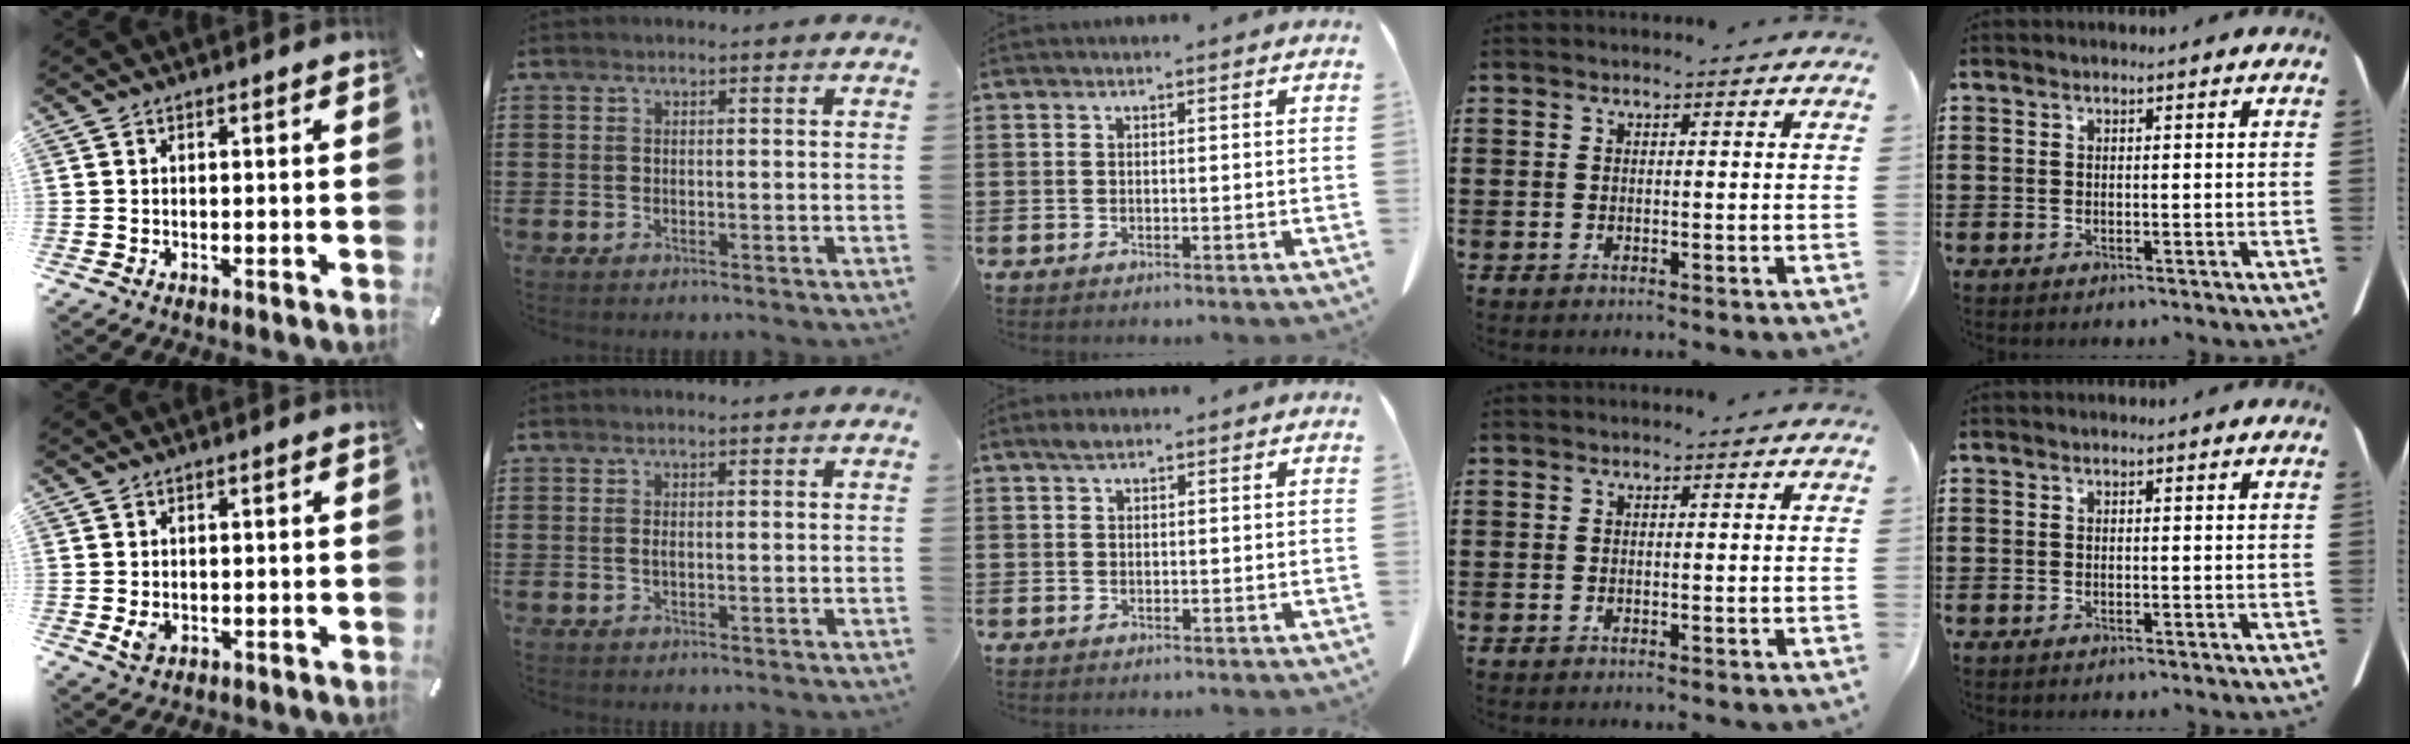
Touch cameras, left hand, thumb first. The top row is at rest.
{"thumb": {"total": 2.5, "force": [-0.4, 2.0, 1.3], "torque": [-0.023, -0.005, -0.008]}, "index": {"total": 0.7, "force": [0.1, 0.1, 0.7], "torque": [-0.016, -0.002, 0.002]}, "middle": {"total": 1.4, "force": [0.9, 0.8, 0.7], "torque": [-0.018, 0.003, 0.017]}}